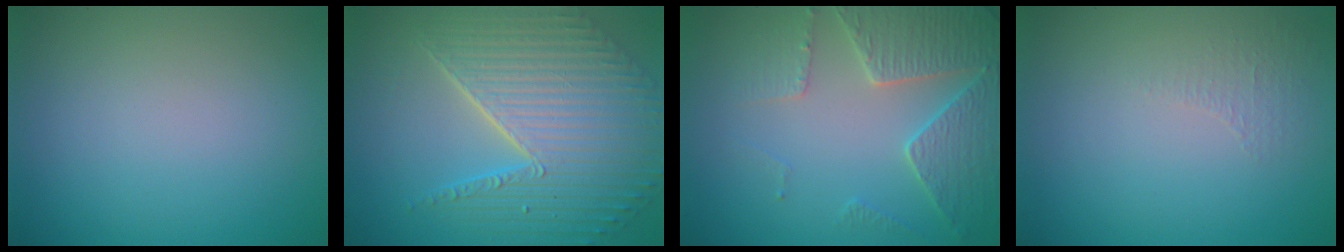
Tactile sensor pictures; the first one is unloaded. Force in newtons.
{"total": 8.1, "press": 6.1, "slide": 5.3}
{"total": 4.5, "press": 4.3, "slide": 1.4}
{"total": 0.8, "press": 0.4, "slide": 0.7}